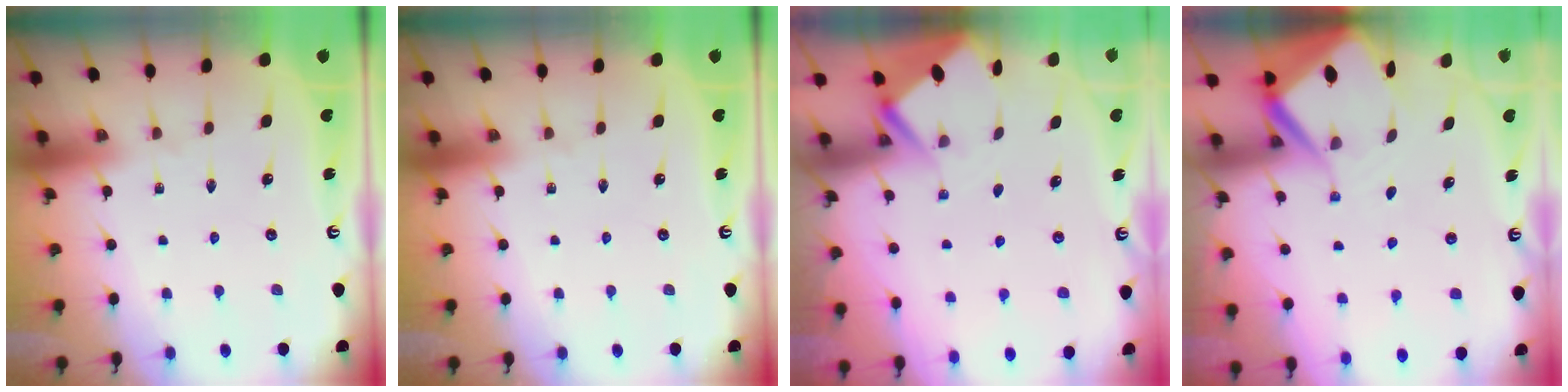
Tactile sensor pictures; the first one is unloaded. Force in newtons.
{"total": 0.0}
{"total": 3.0, "press": 3.0, "slide": 0.4}
{"total": 7.4, "press": 7.4, "slide": 0.7}